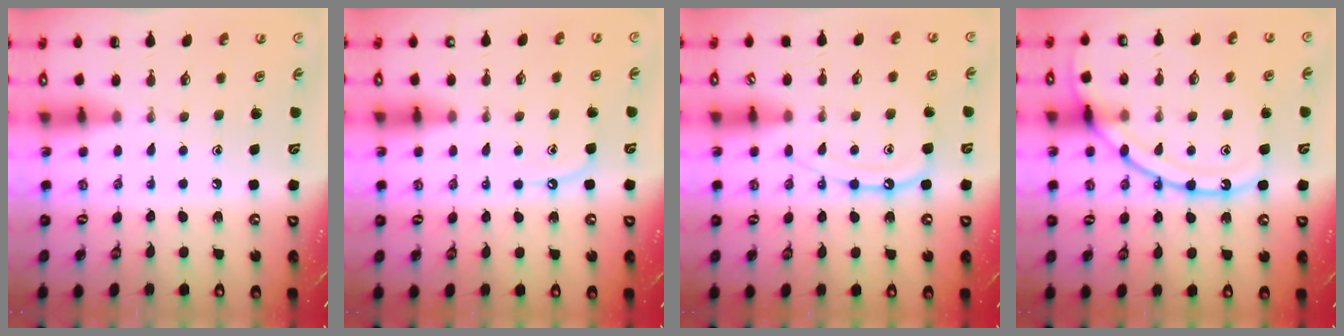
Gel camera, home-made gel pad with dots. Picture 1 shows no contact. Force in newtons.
{"total": 5.2, "press": 5.2, "slide": 0.7}
{"total": 11.4, "press": 11.4, "slide": 0.9}
{"total": 15.8, "press": 15.7, "slide": 1.5}